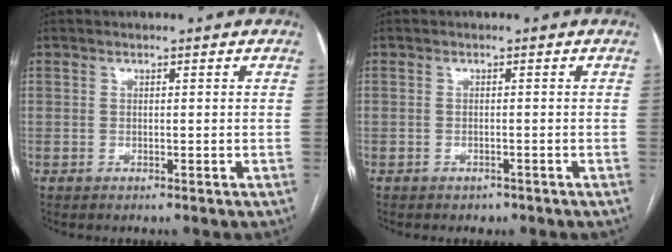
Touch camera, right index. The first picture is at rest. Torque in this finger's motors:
{"motor_torque": [0.27, -0.12, 0.05, -0.02]}